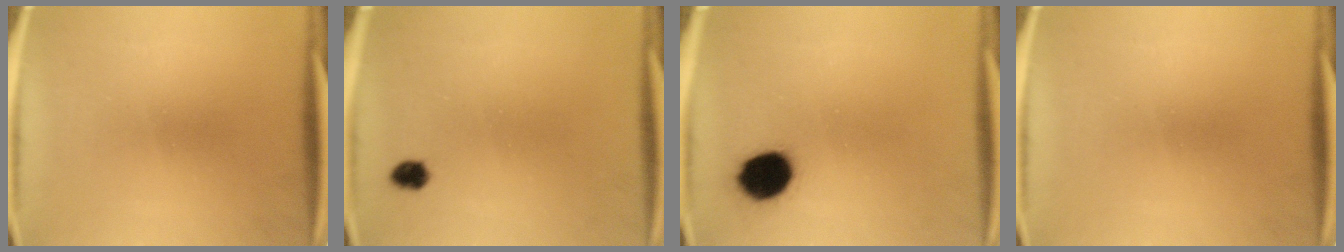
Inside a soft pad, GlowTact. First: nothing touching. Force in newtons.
{"total": 2.1}
{"total": 9.9}
{"total": 0.0}